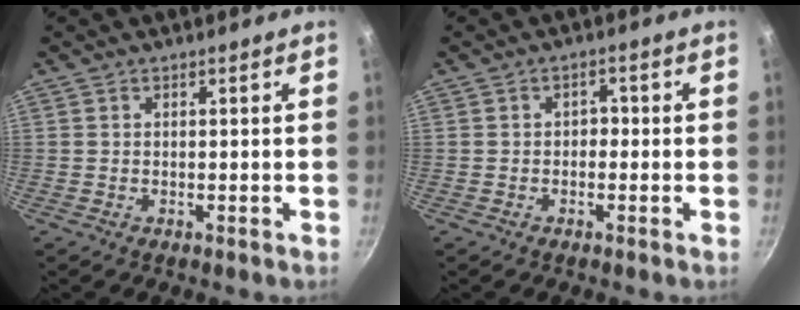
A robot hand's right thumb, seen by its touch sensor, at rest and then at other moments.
{"total": 1.9, "force": [-0.4, 1.4, 1.2], "torque": [-0.010, 0.008, -0.008]}